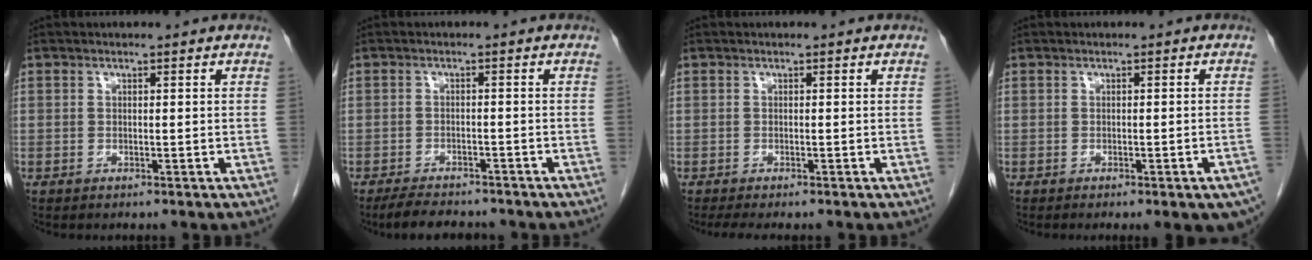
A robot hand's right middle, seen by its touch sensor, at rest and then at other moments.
{"total": 6.9, "force": [-6.1, 1.9, 2.7], "torque": [-0.045, -0.011, -0.093]}
{"total": 4.7, "force": [-3.9, 0.9, 2.5], "torque": [-0.032, -0.011, -0.055]}
{"total": 6.9, "force": [-5.1, 1.2, 4.4], "torque": [-0.040, -0.004, -0.060]}